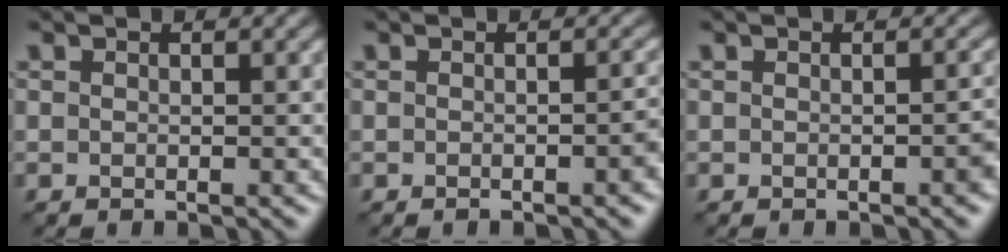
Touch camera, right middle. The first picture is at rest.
{"total": 1.4, "force": [-0.7, 0.2, 1.2], "torque": [-0.011, 0.004, -0.011]}
{"total": 1.0, "force": [-0.4, 0.2, 0.9], "torque": [-0.012, 0.003, -0.004]}